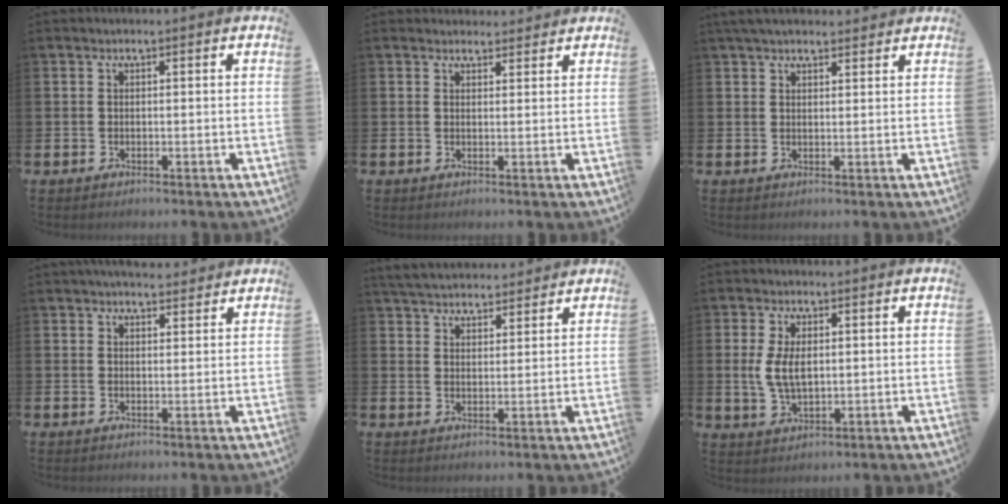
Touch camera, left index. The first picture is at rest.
{"total": 2.0, "force": [1.9, 0.6, -0.2], "torque": [0.012, -0.009, 0.034]}
{"total": 3.4, "force": [3.0, 1.1, 1.1], "torque": [-0.016, -0.010, 0.053]}
{"total": 3.6, "force": [3.5, 0.9, 0.4], "torque": [0.000, -0.018, 0.062]}
{"total": 4.7, "force": [4.6, 1.0, 0.2], "torque": [-0.023, -0.018, 0.085]}
{"total": 5.2, "force": [1.1, 2.8, 4.2], "torque": [-0.071, 0.002, 0.014]}